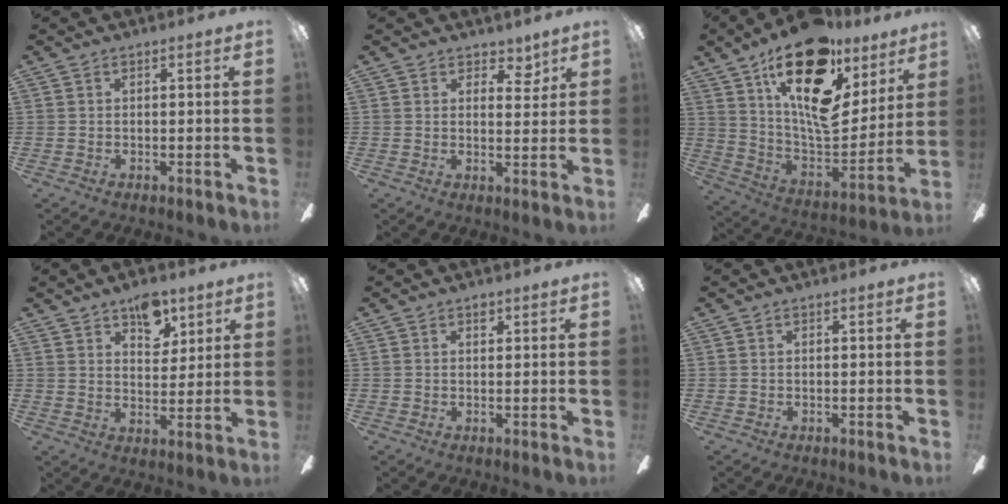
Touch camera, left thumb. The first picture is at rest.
{"total": 4.2, "force": [3.4, 2.2, 1.3], "torque": [-0.004, -0.017, 0.056]}
{"total": 24.1, "force": [14.5, 10.6, 16.0], "torque": [-0.254, -0.097, 0.256]}
{"total": 8.7, "force": [5.8, 4.9, 4.4], "torque": [-0.045, -0.024, 0.098]}
{"total": 1.5, "force": [1.0, 0.9, 0.7], "torque": [0.001, -0.004, 0.014]}
{"total": 0.0}